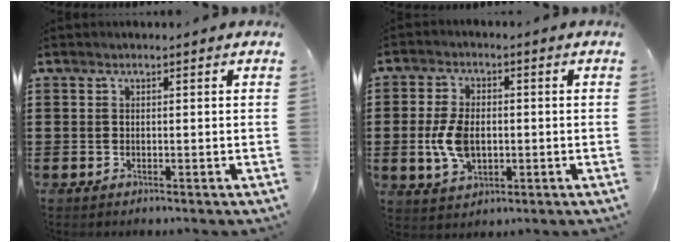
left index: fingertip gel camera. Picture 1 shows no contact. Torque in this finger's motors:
{"motor_torque": [1.10, 0.82, 0.30, 0.11]}